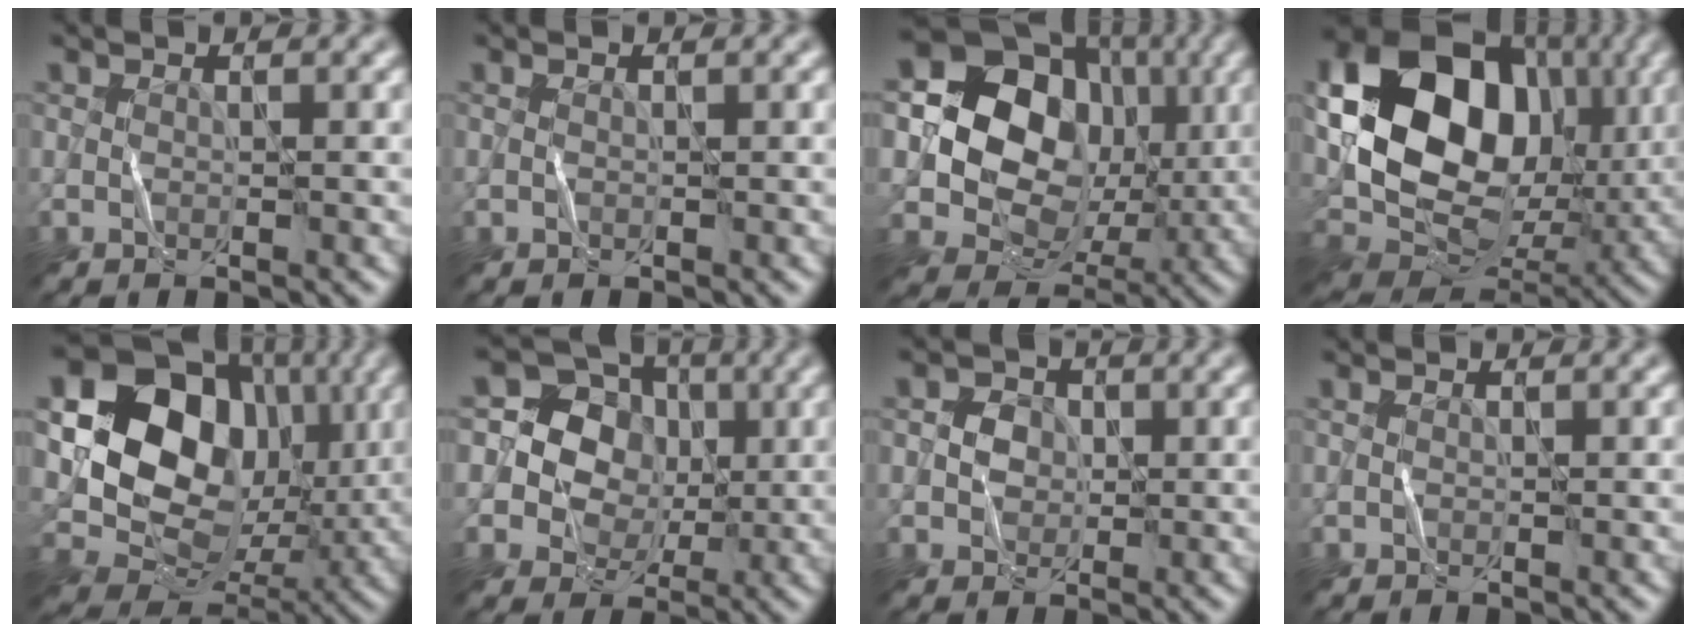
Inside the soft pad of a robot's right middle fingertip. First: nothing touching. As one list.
[{"total": 0.0}, {"total": 11.0, "force": [0.9, 9.3, 5.9], "torque": [-0.097, -0.005, 0.006]}, {"total": 17.2, "force": [3.4, 13.1, 10.5], "torque": [-0.194, 0.018, 0.065]}, {"total": 15.7, "force": [3.3, 12.7, 8.5], "torque": [-0.159, 0.021, 0.068]}, {"total": 6.8, "force": [0.6, 6.3, 2.4], "torque": [-0.022, 0.024, -0.012]}, {"total": 1.9, "force": [0.1, 1.8, 0.6], "torque": [-0.013, 0.002, -0.002]}, {"total": 0.0}]